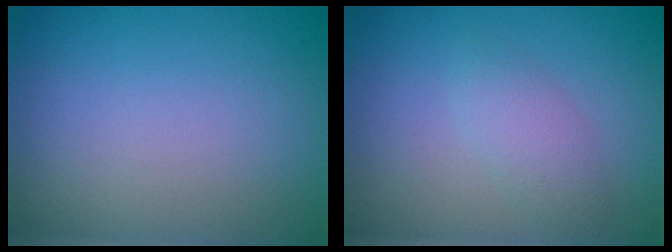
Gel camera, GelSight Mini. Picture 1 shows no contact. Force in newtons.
{"total": 2.0, "press": 2.0, "slide": 0.1}